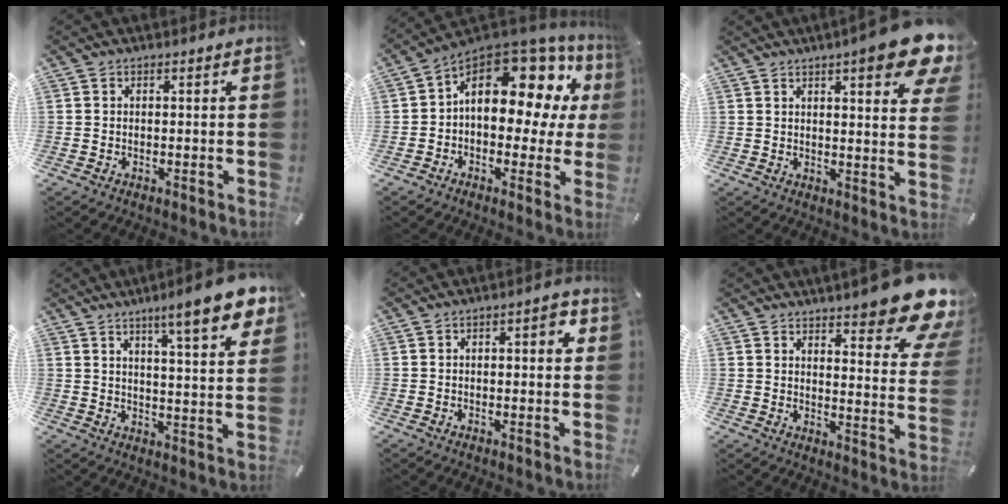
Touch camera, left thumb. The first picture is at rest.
{"total": 16.7, "force": [6.4, 10.1, 11.7], "torque": [-0.170, -0.048, 0.101]}
{"total": 11.9, "force": [7.1, 2.1, 9.3], "torque": [-0.132, -0.040, 0.115]}
{"total": 12.5, "force": [8.3, 1.9, 9.2], "torque": [-0.138, -0.044, 0.130]}
{"total": 3.5, "force": [0.3, 1.5, 3.1], "torque": [-0.036, 0.003, -0.004]}
{"total": 14.2, "force": [10.5, 3.8, 8.8], "torque": [-0.118, -0.087, 0.175]}